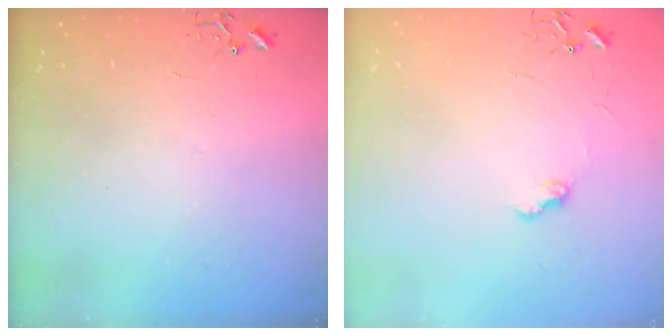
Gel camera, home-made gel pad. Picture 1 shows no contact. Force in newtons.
{"total": 6.4, "press": 6.4, "slide": 0.8}